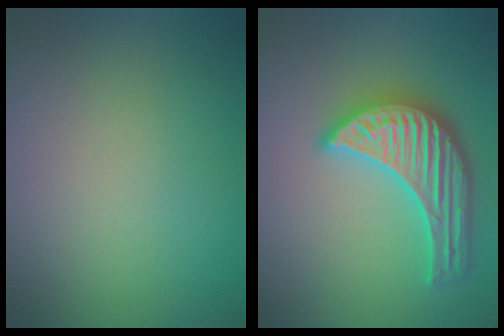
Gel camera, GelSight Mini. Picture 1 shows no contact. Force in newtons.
{"total": 5.6, "press": 5.6, "slide": 0.7}